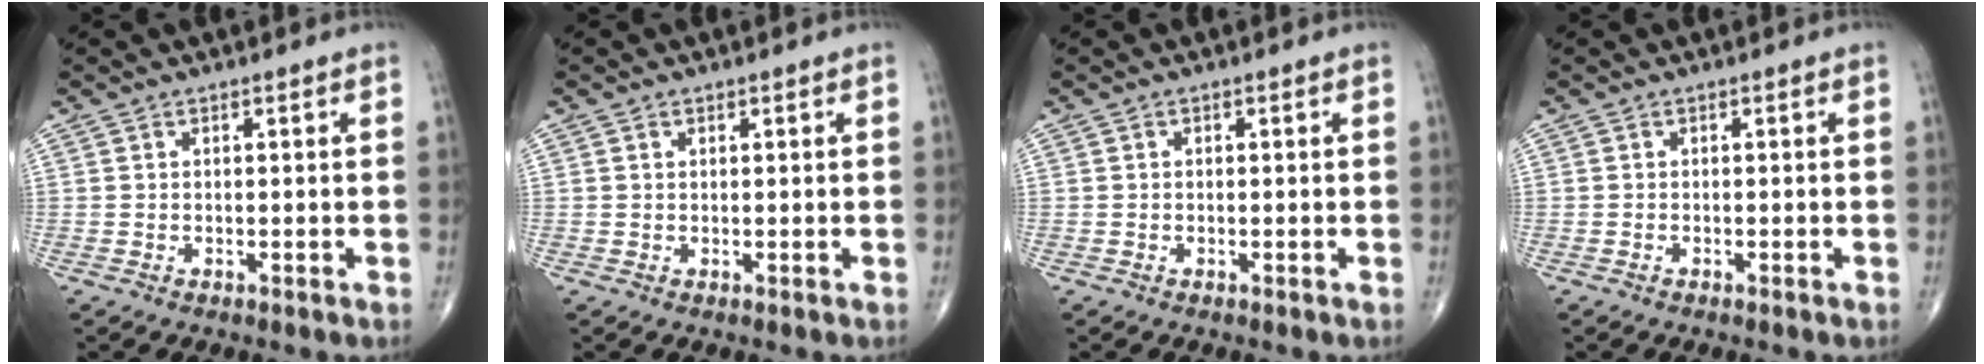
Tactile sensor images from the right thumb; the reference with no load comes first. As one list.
[{"total": 0.6, "force": [0.2, 0.4, 0.3], "torque": [-0.007, -0.002, 0.005]}, {"total": 0.0}, {"total": 0.0}]